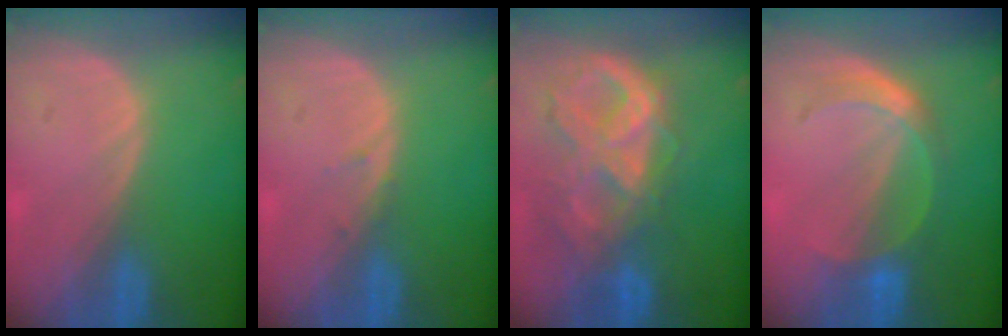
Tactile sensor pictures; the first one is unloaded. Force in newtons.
{"total": 0.8, "press": 0.7, "slide": 0.3}
{"total": 10.5, "press": 8.8, "slide": 5.7}
{"total": 4.9, "press": 4.9, "slide": 0.3}